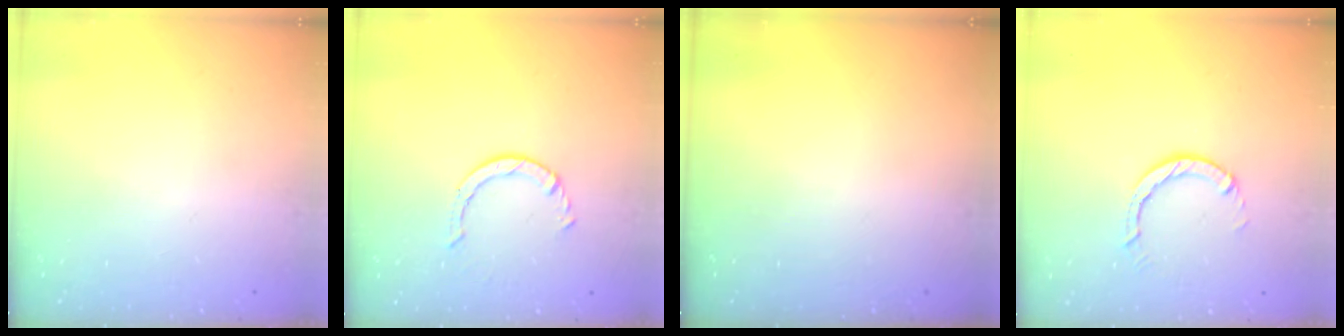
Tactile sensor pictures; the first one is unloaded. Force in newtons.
{"total": 2.5, "press": 2.5, "slide": 0.3}
{"total": 0.0}
{"total": 3.8, "press": 3.8, "slide": 0.5}